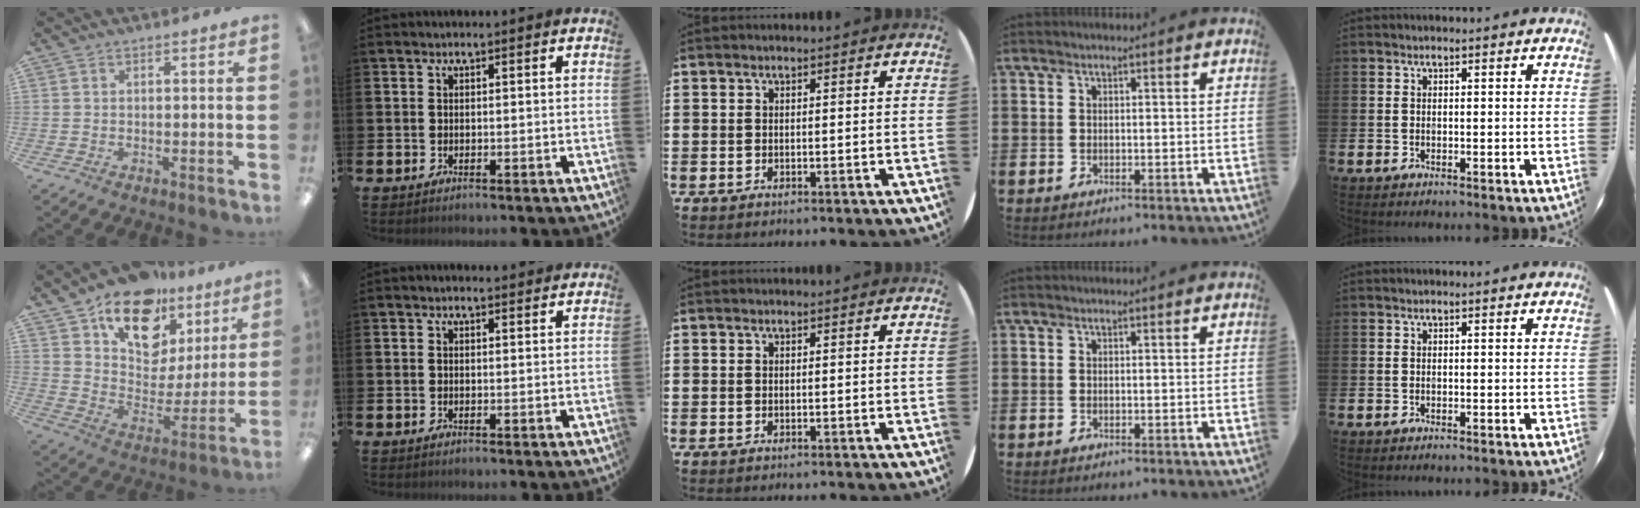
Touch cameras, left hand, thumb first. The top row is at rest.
{"thumb": {"total": 18.6, "force": [12.8, 10.9, 8.0], "torque": [-0.138, -0.078, 0.231]}, "index": {"total": 0.6, "force": [0.5, 0.1, 0.2], "torque": [0.010, -0.004, 0.006]}}